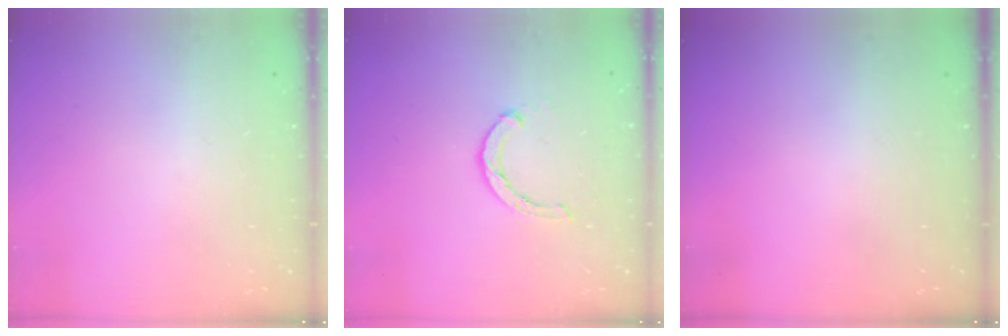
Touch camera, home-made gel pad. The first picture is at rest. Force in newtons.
{"total": 2.4, "press": 2.4, "slide": 0.4}
{"total": 0.0}